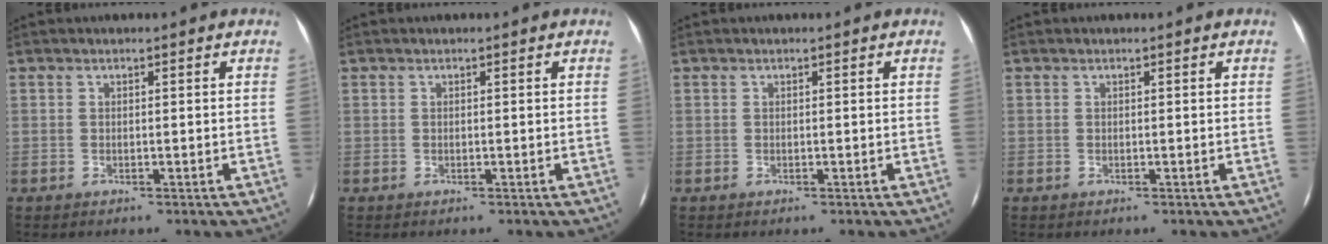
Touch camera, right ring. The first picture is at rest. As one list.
[{"total": 0.0}, {"total": 0.0}, {"total": 0.0}]